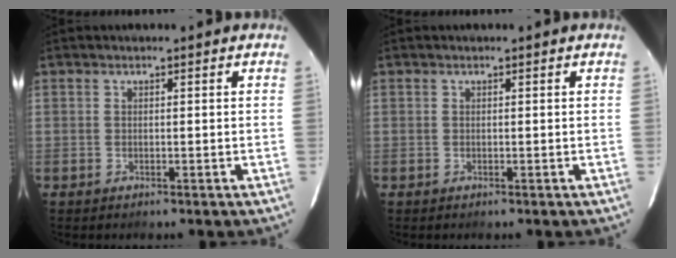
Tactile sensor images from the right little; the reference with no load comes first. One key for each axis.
{"total": 0.0}